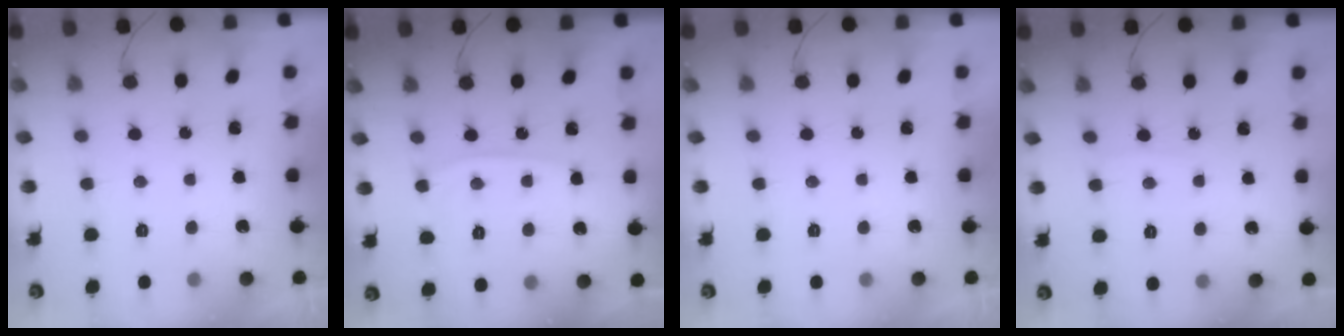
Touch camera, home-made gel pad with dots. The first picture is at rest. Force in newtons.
{"total": 7.3, "press": 7.2, "slide": 0.9}
{"total": 0.0}
{"total": 2.2, "press": 2.2, "slide": 0.2}